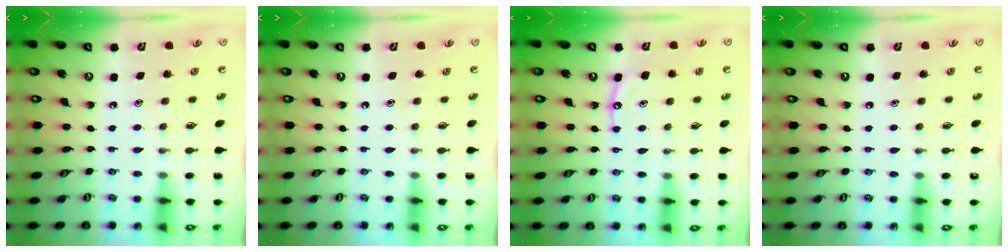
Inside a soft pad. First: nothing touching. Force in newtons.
{"total": 0.0}
{"total": 6.3, "press": 6.2, "slide": 0.6}
{"total": 4.3, "press": 4.2, "slide": 0.7}